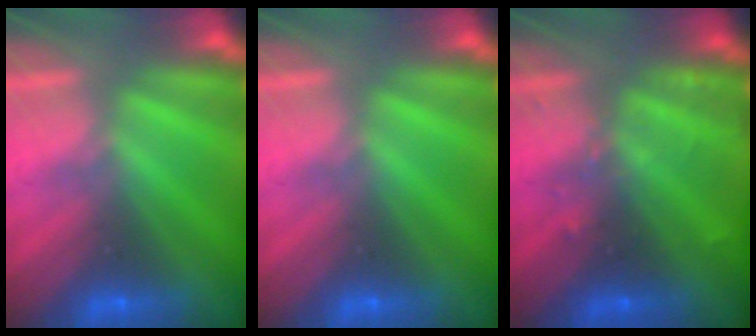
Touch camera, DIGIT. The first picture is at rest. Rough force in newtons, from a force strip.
{"total": 0.0}
{"total": 2.4}